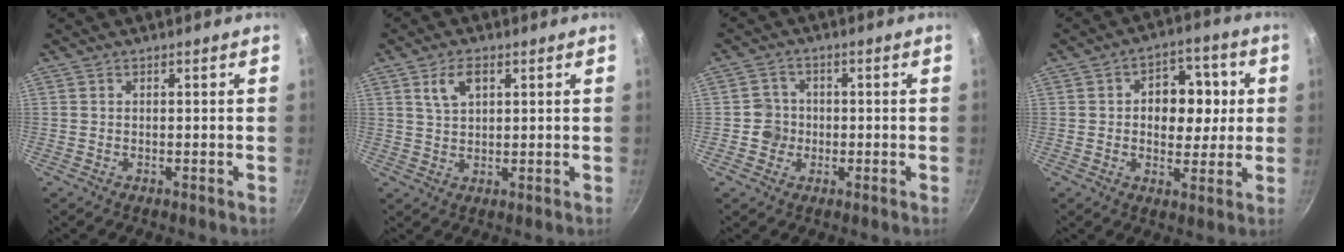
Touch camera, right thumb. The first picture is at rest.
{"total": 4.9, "force": [2.2, 2.7, 3.4], "torque": [-0.058, -0.004, 0.045]}
{"total": 4.2, "force": [-0.7, 4.0, 1.0], "torque": [0.009, 0.010, -0.017]}
{"total": 11.2, "force": [1.4, 7.6, 8.2], "torque": [-0.066, 0.012, 0.018]}